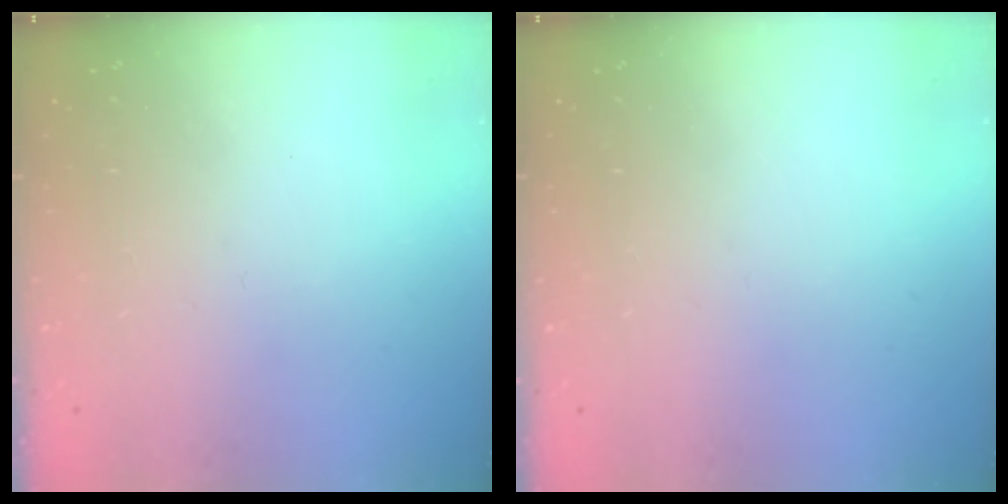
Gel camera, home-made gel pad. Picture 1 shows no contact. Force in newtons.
{"total": 0.0}